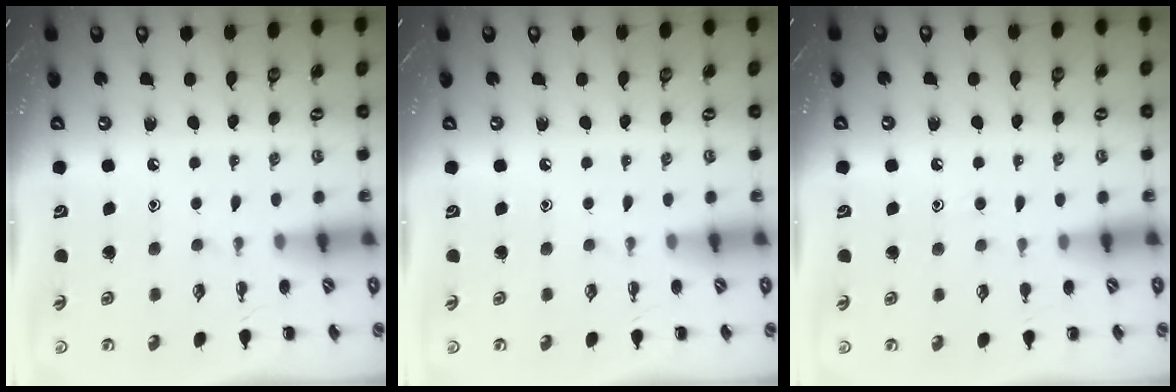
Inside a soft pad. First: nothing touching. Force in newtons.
{"total": 0.0}
{"total": 6.1, "press": 5.7, "slide": 2.2}